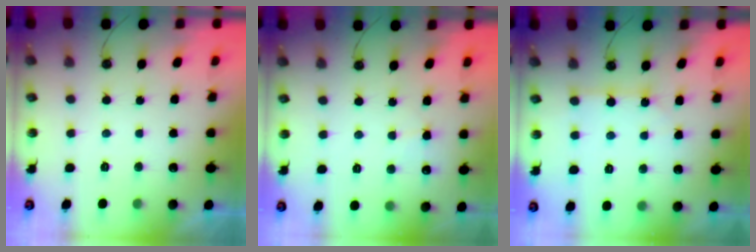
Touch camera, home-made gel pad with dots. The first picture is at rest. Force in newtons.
{"total": 3.8, "press": 3.7, "slide": 0.7}
{"total": 2.5, "press": 2.5, "slide": 0.3}